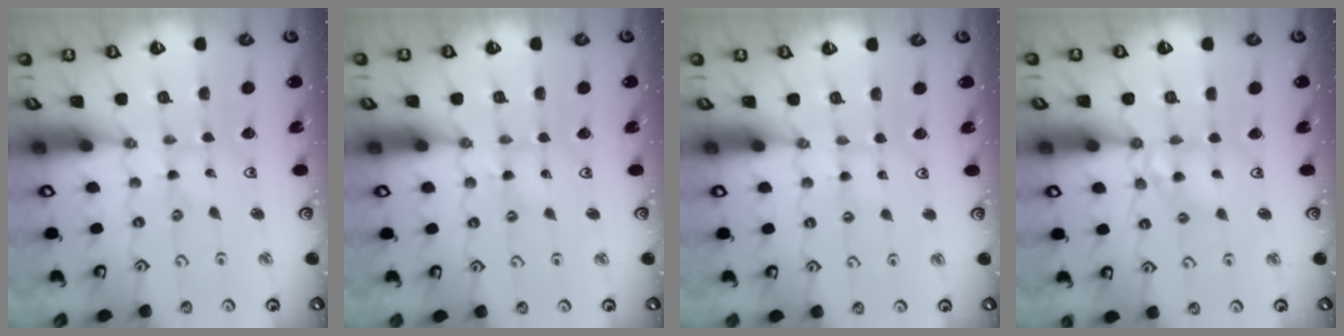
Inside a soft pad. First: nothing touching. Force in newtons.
{"total": 2.6, "press": 2.6, "slide": 0.4}
{"total": 2.6, "press": 2.6, "slide": 0.3}
{"total": 9.0, "press": 9.0, "slide": 1.0}